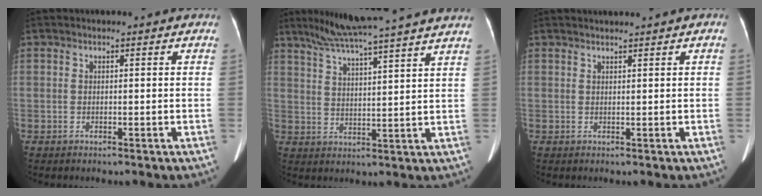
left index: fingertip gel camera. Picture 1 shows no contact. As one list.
[{"total": 18.1, "force": [15.4, -0.7, 9.6], "torque": [-0.163, 0.019, 0.212]}, {"total": 1.7, "force": [1.5, -0.2, 0.7], "torque": [-0.007, 0.020, 0.028]}]